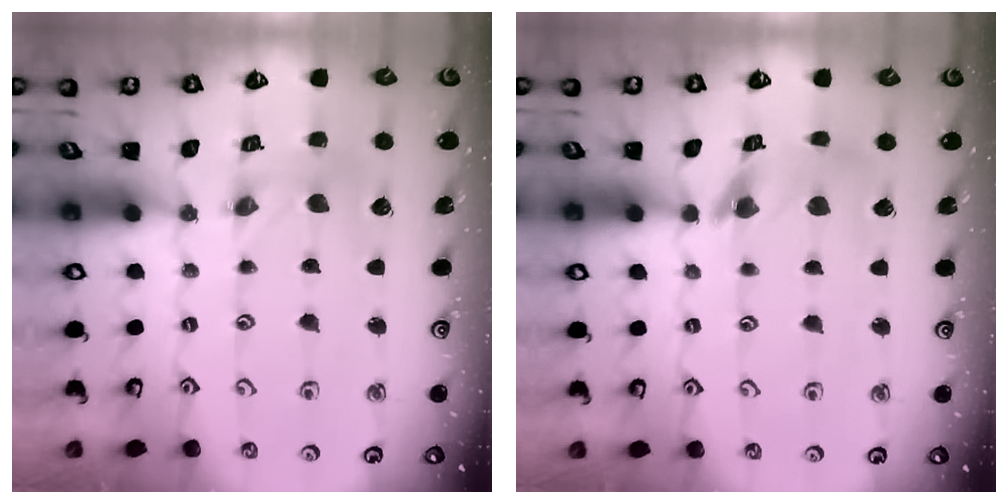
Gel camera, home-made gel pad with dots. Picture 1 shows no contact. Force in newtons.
{"total": 6.8, "press": 6.8, "slide": 0.6}